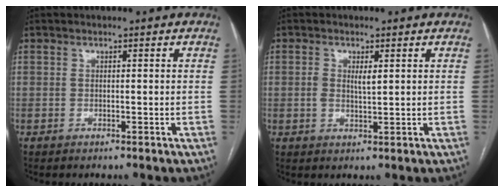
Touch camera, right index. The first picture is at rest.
{"total": 2.6, "force": [0.6, 0.9, 2.4], "torque": [-0.047, -0.001, 0.013]}